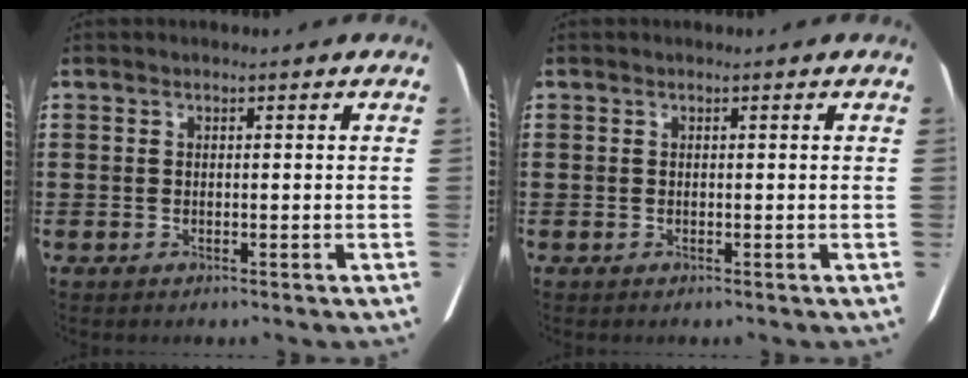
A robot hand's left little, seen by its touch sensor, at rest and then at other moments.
{"total": 0.0}